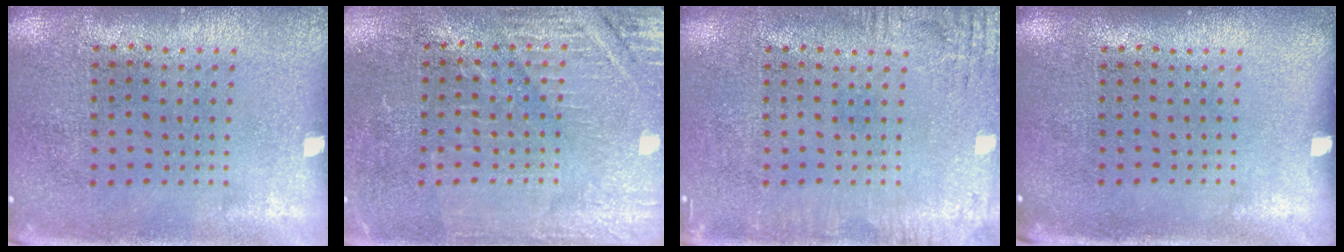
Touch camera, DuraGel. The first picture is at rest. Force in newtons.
{"total": 2.8, "press": 2.8, "slide": 0.4}
{"total": 2.7, "press": 2.7, "slide": 0.2}
{"total": 0.0}